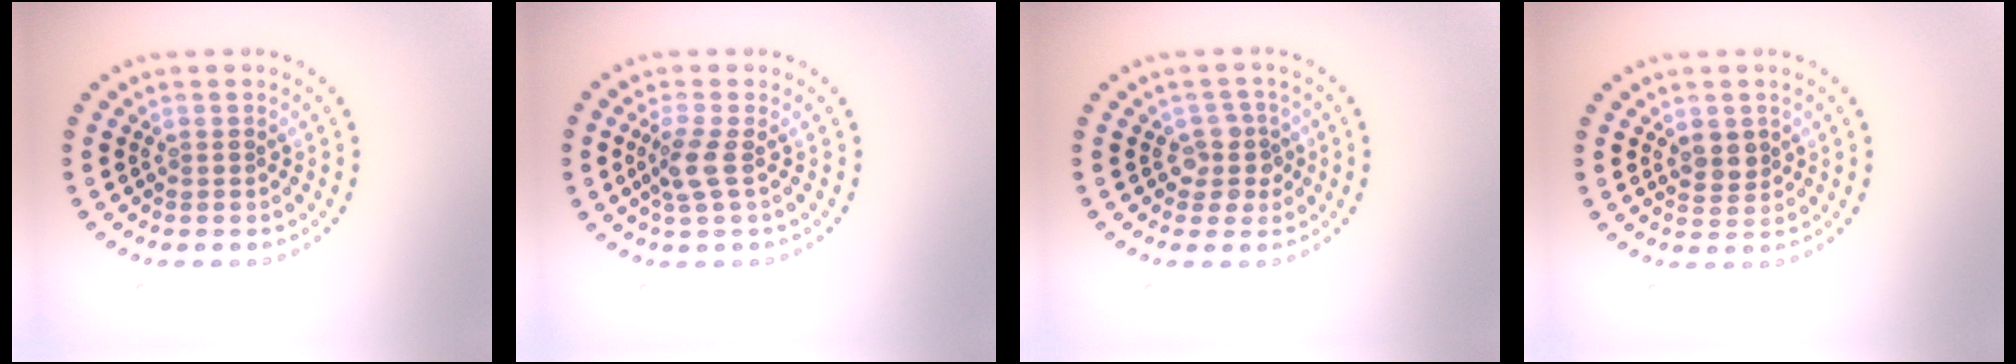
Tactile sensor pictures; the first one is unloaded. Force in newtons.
{"total": 2.1, "press": 1.7, "slide": 1.2}
{"total": 2.4, "press": 2.0, "slide": 1.4}
{"total": 1.9, "press": 1.8, "slide": 0.7}